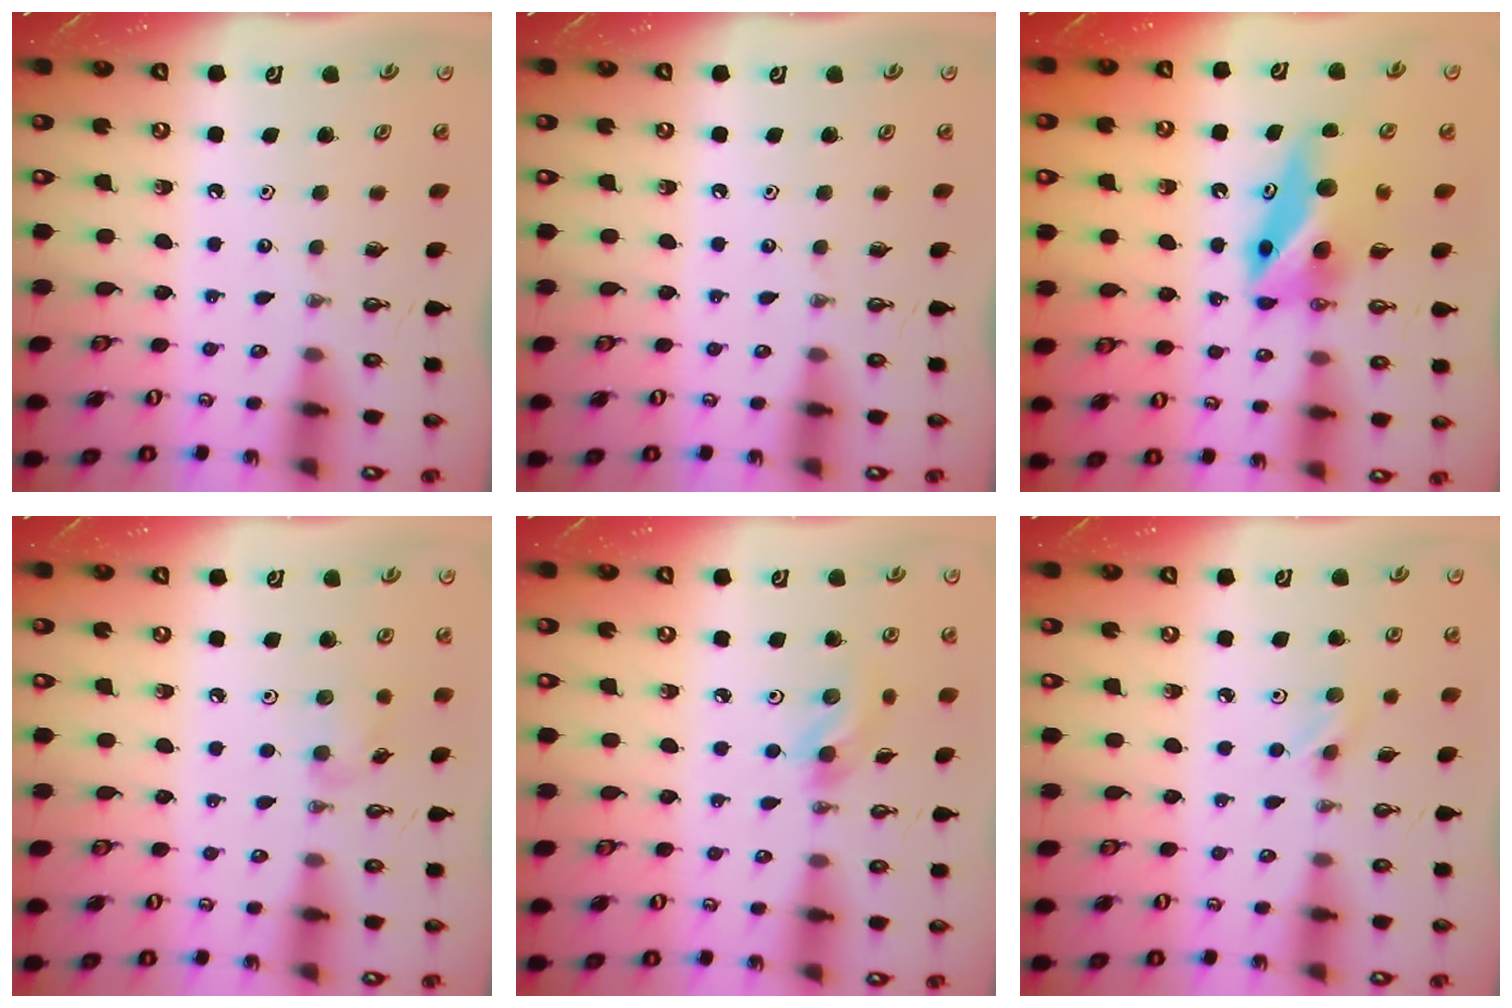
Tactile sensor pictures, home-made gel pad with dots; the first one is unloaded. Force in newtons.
{"total": 0.0}
{"total": 9.5, "press": 8.3, "slide": 4.4}
{"total": 5.3, "press": 5.3, "slide": 0.6}
{"total": 6.5, "press": 6.2, "slide": 2.0}
{"total": 3.9, "press": 3.6, "slide": 1.4}